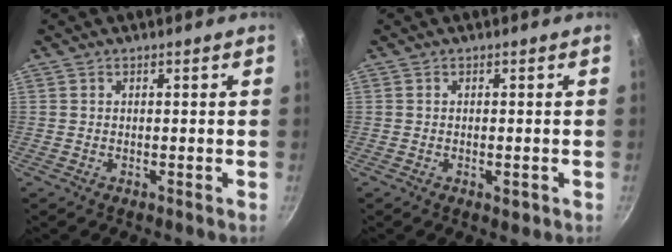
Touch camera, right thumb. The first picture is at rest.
{"total": 1.7, "force": [-0.6, 0.7, 1.4], "torque": [-0.023, -0.001, -0.009]}